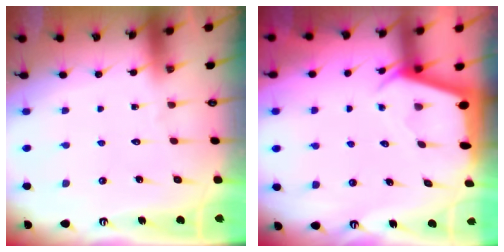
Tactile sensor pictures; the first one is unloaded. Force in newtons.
{"total": 2.5, "press": 2.5, "slide": 0.3}